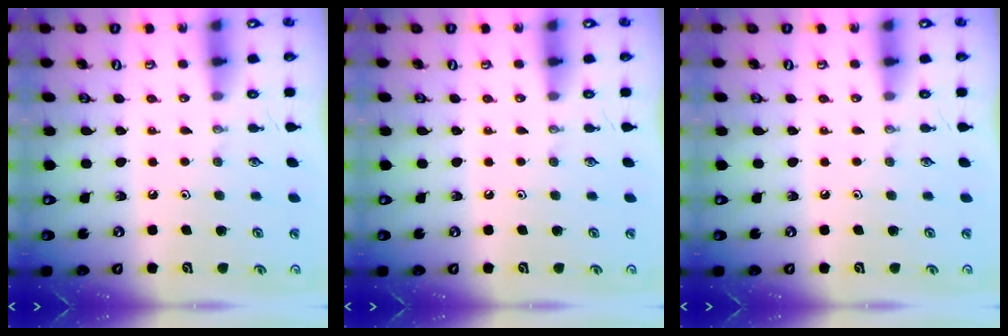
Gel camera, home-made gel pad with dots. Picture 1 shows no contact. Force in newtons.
{"total": 0.0}
{"total": 0.0}